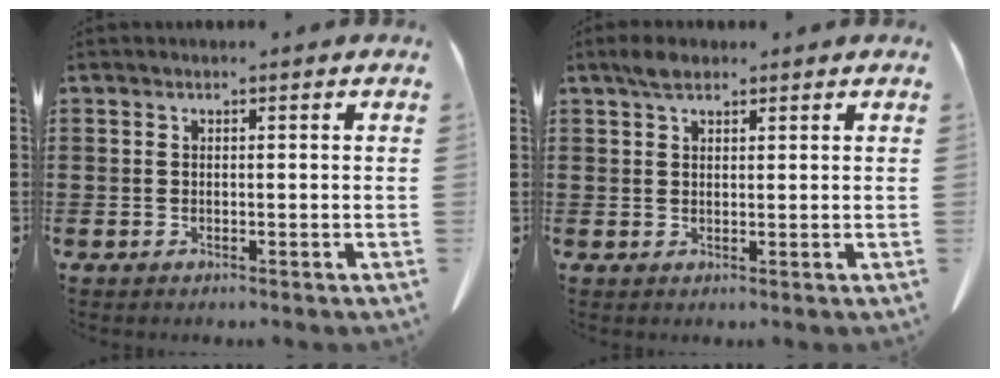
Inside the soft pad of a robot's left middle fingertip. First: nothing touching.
{"total": 2.5, "force": [1.8, 1.0, 1.5], "torque": [-0.034, 0.006, 0.032]}